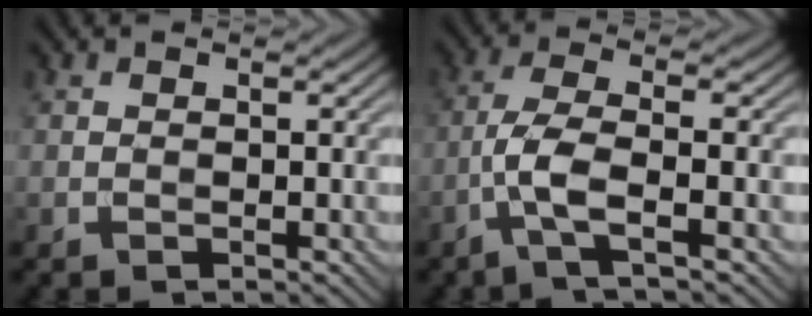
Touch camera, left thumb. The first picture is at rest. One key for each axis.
{"total": 4.9, "fx": -2.1, "fy": 0.8, "fz": 4.4, "tx": -0.094, "ty": 0.008, "tz": -0.056}